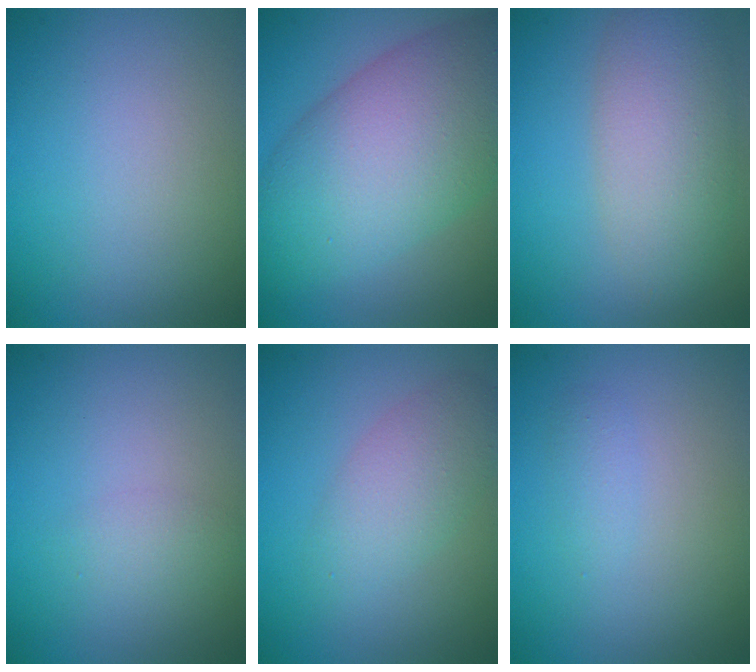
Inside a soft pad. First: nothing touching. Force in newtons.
{"total": 10.7, "press": 10.7, "slide": 0.5}
{"total": 5.6, "press": 5.6, "slide": 0.3}
{"total": 1.3, "press": 1.3, "slide": 0.0}
{"total": 3.2, "press": 3.2, "slide": 0.1}
{"total": 1.0, "press": 1.0, "slide": 0.1}